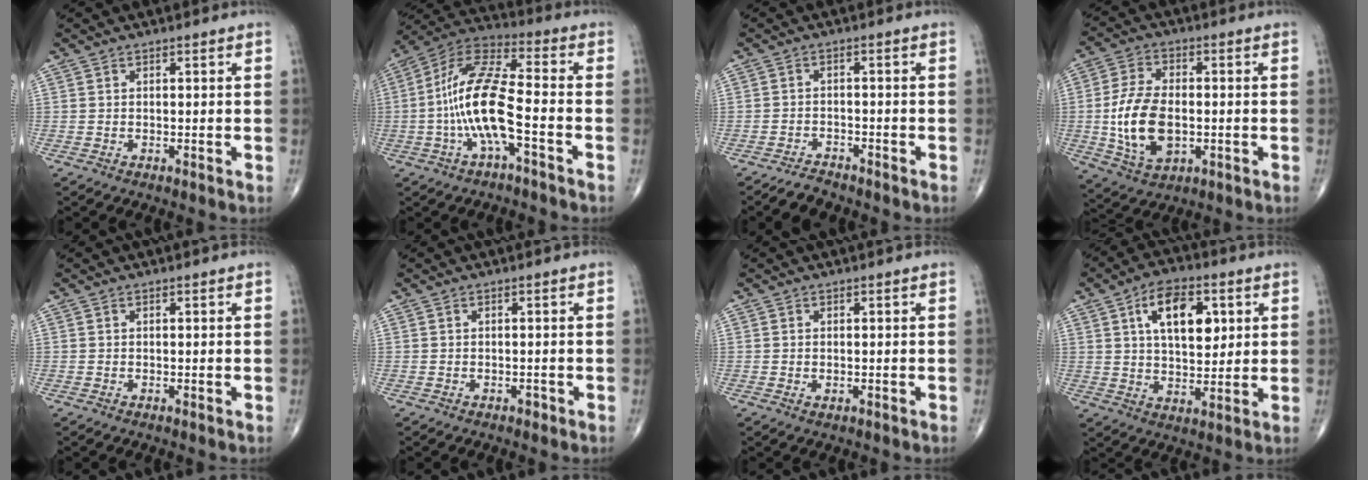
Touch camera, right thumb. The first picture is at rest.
{"total": 14.5, "force": [-3.4, 4.3, 13.4], "torque": [-0.279, 0.048, -0.069]}
{"total": 3.1, "force": [-2.9, 1.0, 0.6], "torque": [-0.019, 0.009, -0.052]}
{"total": 13.2, "force": [-1.5, 7.7, 10.5], "torque": [-0.197, 0.002, -0.022]}
{"total": 0.0}
{"total": 0.7, "force": [-0.5, 0.4, 0.2], "torque": [0.002, 0.002, -0.009]}
{"total": 0.7, "force": [-0.2, 0.5, 0.5], "torque": [-0.009, 0.000, -0.001]}
{"total": 12.7, "force": [4.1, 6.9, 9.8], "torque": [-0.129, -0.011, 0.067]}